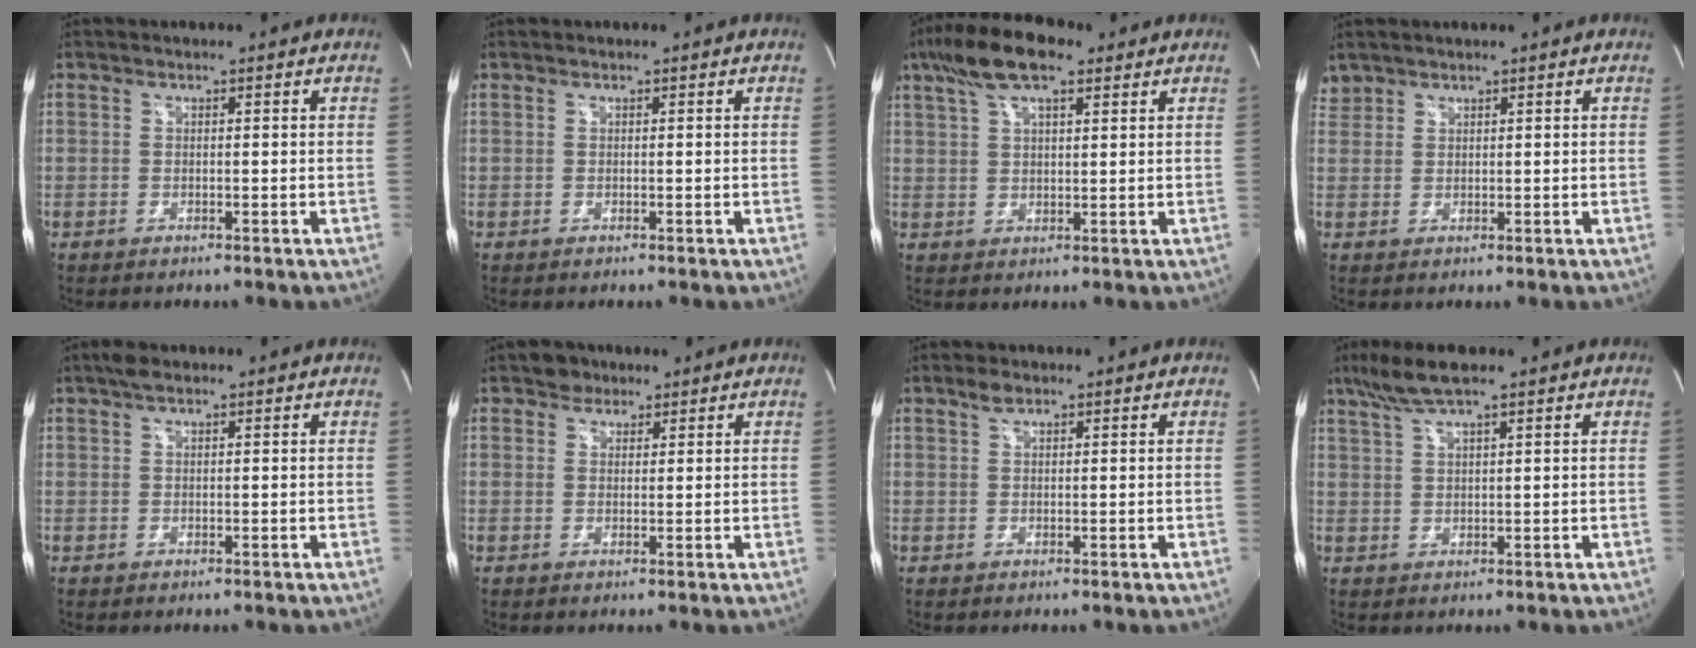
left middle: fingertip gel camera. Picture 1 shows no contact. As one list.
[{"total": 0.0}, {"total": 10.2, "force": [6.5, 3.1, 7.3], "torque": [-0.143, 0.028, 0.115]}, {"total": 1.7, "force": [1.4, 1.0, -0.2], "torque": [0.007, 0.012, 0.026]}, {"total": 2.1, "force": [1.5, 0.6, 1.4], "torque": [-0.029, 0.017, 0.027]}, {"total": 2.5, "force": [1.8, 1.7, 0.3], "torque": [-0.005, 0.006, 0.026]}, {"total": 1.6, "force": [1.2, 0.6, 0.9], "torque": [-0.021, 0.006, 0.023]}, {"total": 5.9, "force": [4.4, 0.4, 4.0], "torque": [-0.089, 0.016, 0.086]}]